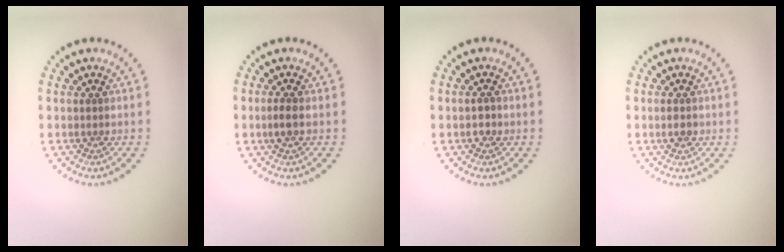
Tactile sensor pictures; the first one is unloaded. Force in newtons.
{"total": 1.4, "press": 1.3, "slide": 0.4}
{"total": 0.9, "press": 0.9, "slide": 0.1}
{"total": 1.1, "press": 1.1, "slide": 0.2}